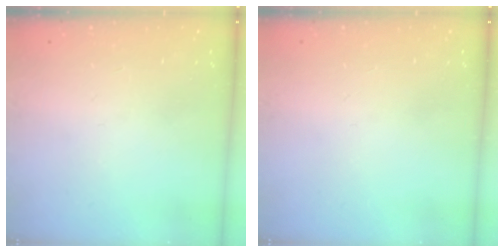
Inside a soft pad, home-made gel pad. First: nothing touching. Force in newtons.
{"total": 0.0}